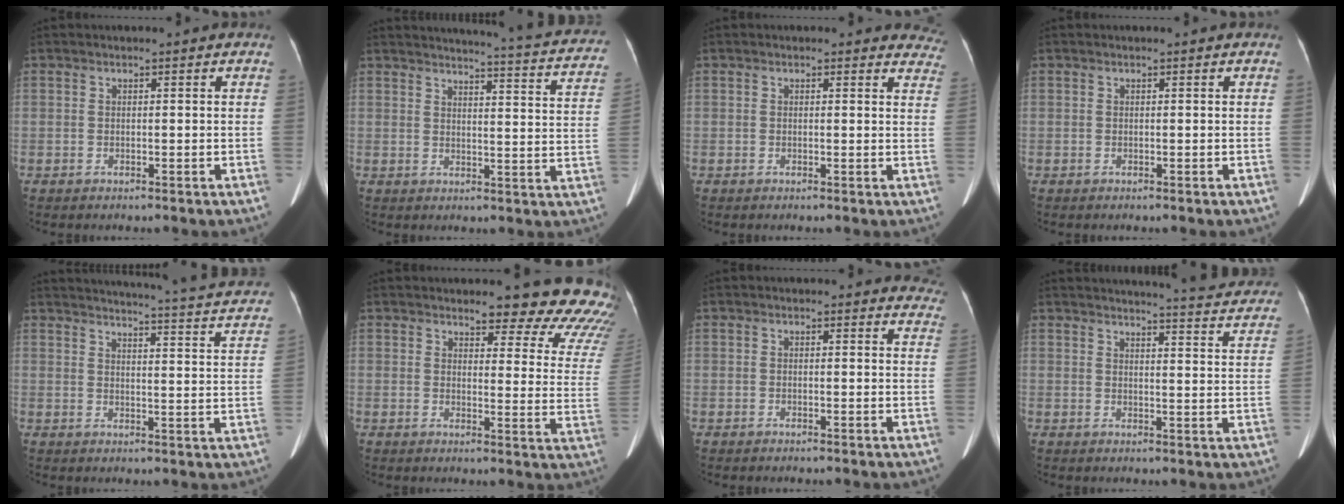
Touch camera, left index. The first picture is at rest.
{"total": 21.5, "force": [20.2, 1.3, 7.1], "torque": [-0.087, -0.075, 0.214]}
{"total": 6.1, "force": [5.7, 2.2, 0.2], "torque": [0.040, -0.019, 0.017]}
{"total": 0.0}
{"total": 25.9, "force": [24.4, 1.6, 8.5], "torque": [-0.119, -0.068, 0.275]}
{"total": 16.8, "force": [15.9, 3.7, 4.3], "torque": [-0.012, -0.103, 0.145]}
{"total": 5.9, "force": [5.5, 2.1, 0.3], "torque": [0.035, -0.018, 0.019]}
{"total": 17.9, "force": [17.2, 1.2, 4.6], "torque": [-0.051, -0.068, 0.182]}